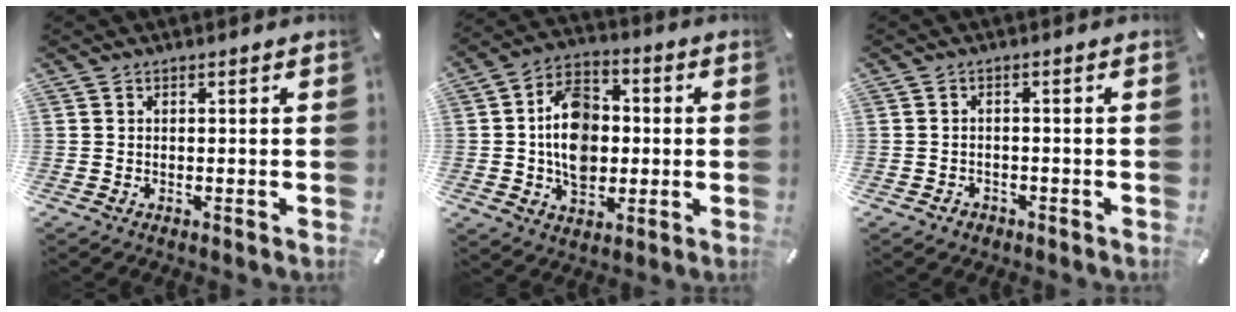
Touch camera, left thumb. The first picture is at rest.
{"total": 13.3, "force": [-0.6, 10.4, 8.2], "torque": [-0.148, 0.018, -0.009]}
{"total": 1.8, "force": [-1.2, 1.3, 0.4], "torque": [-0.008, 0.006, -0.026]}